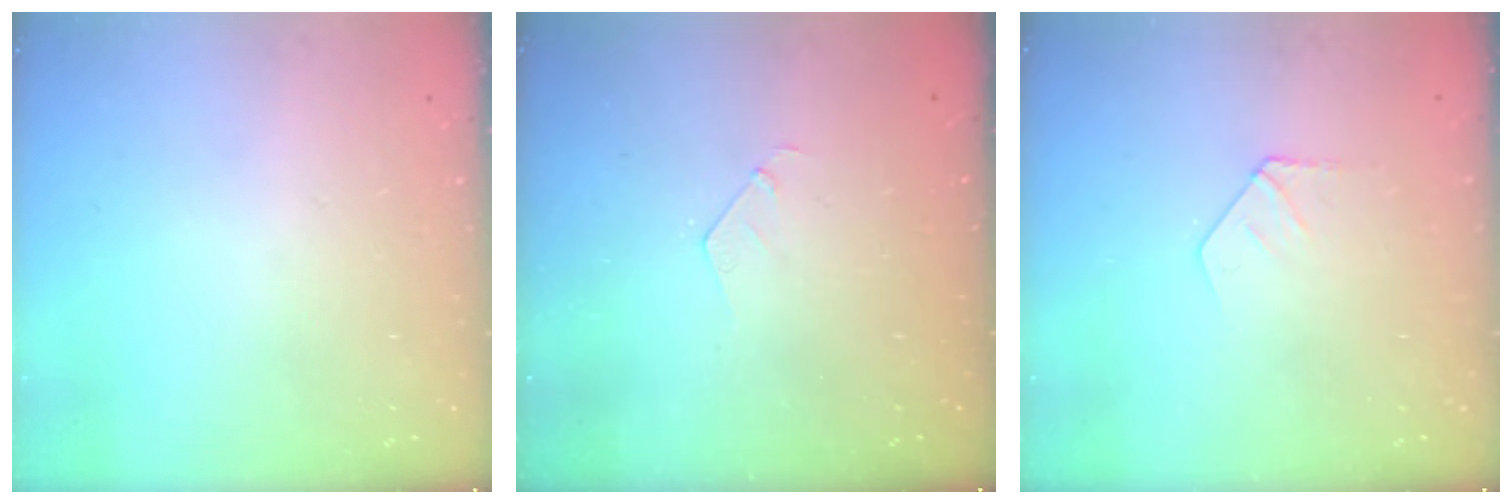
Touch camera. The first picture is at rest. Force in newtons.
{"total": 2.8, "press": 2.8, "slide": 0.1}
{"total": 4.1, "press": 4.1, "slide": 0.3}